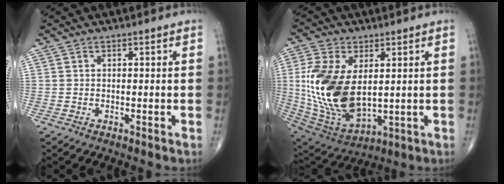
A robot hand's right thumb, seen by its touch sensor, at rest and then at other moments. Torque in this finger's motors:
{"motor_torque": [-0.81, 1.84, 1.64, 0.38, 0.21]}